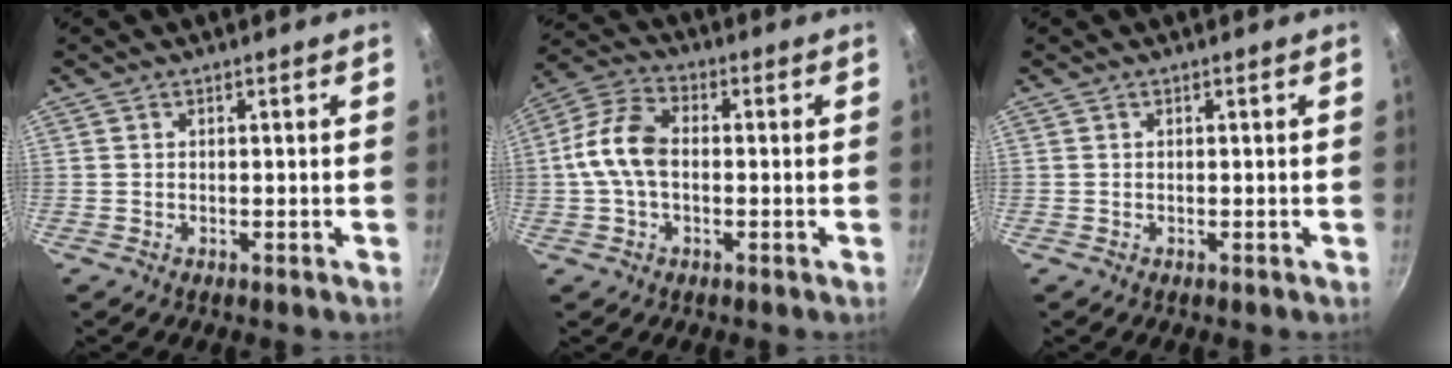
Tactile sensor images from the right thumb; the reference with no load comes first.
{"total": 10.0, "force": [-0.4, 6.1, 8.0], "torque": [-0.154, 0.035, -0.021]}
{"total": 0.0}